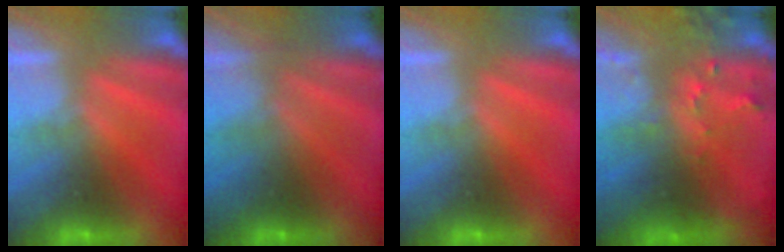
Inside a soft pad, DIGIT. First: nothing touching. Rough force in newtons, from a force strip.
{"total": 1.8}
{"total": 0.0}
{"total": 6.7}